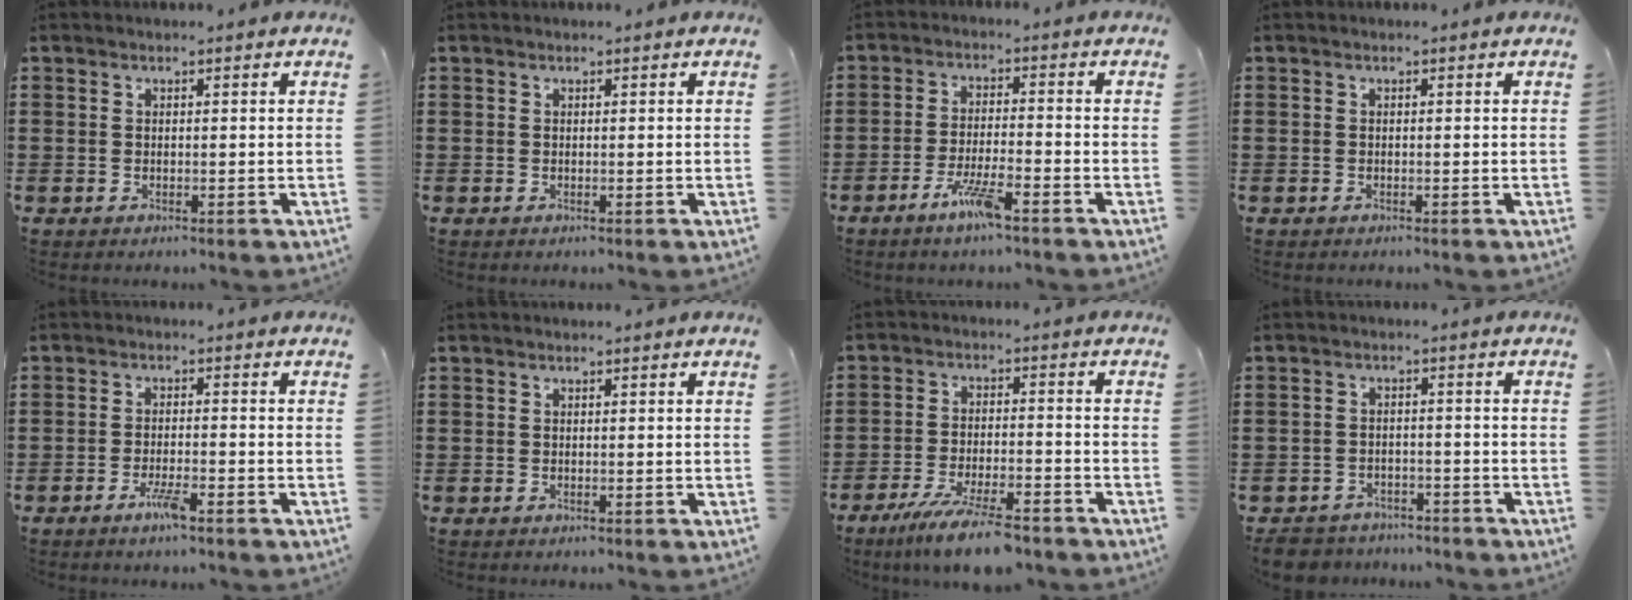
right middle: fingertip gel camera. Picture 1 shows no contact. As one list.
[{"total": 0.0}, {"total": 5.6, "force": [-3.7, 0.5, 4.2], "torque": [-0.086, -0.007, -0.068]}, {"total": 0.0}, {"total": 3.5, "force": [-2.2, 0.5, 2.7], "torque": [-0.058, -0.004, -0.043]}, {"total": 0.0}, {"total": 7.9, "force": [-6.3, 0.9, 4.6], "torque": [-0.092, -0.007, -0.118]}, {"total": 3.6, "force": [-3.5, 0.9, 0.1], "torque": [-0.015, 0.000, -0.077]}]